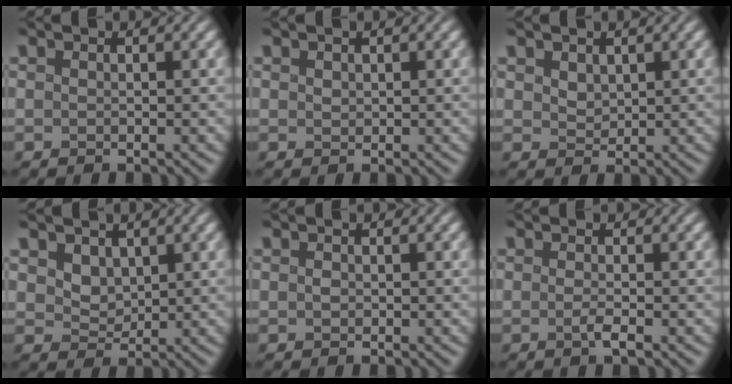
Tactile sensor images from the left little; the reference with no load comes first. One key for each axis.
{"total": 0.5, "fx": 0.2, "fy": 0.5, "fz": 0.2, "tx": -0.005, "ty": 0.001, "tz": 0.006}
{"total": 1.2, "fx": 0.4, "fy": 1.0, "fz": 0.6, "tx": -0.012, "ty": -0.002, "tz": 0.010}
{"total": 1.9, "fx": 0.7, "fy": 1.6, "fz": 0.9, "tx": -0.027, "ty": -0.014, "tz": 0.019}
{"total": 0.6, "fx": -0.3, "fy": 0.4, "fz": 0.2, "tx": -0.004, "ty": 0.000, "tz": -0.004}
{"total": 1.2, "fx": -0.7, "fy": 0.2, "fz": 1.0, "tx": -0.016, "ty": -0.001, "tz": -0.014}